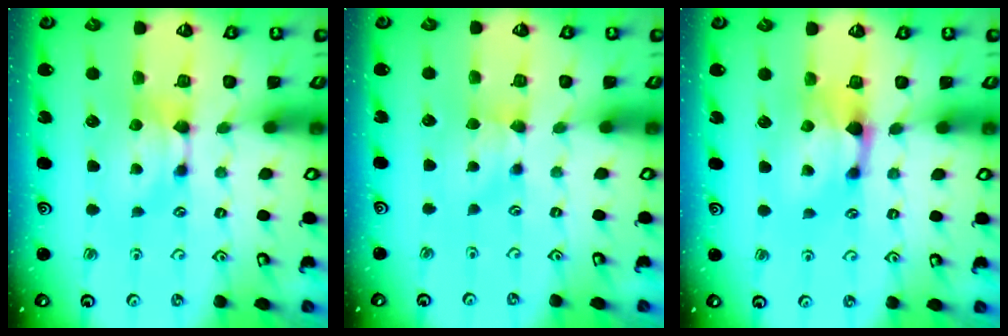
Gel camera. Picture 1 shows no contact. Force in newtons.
{"total": 1.2, "press": 1.1, "slide": 0.4}
{"total": 1.6, "press": 1.0, "slide": 1.3}